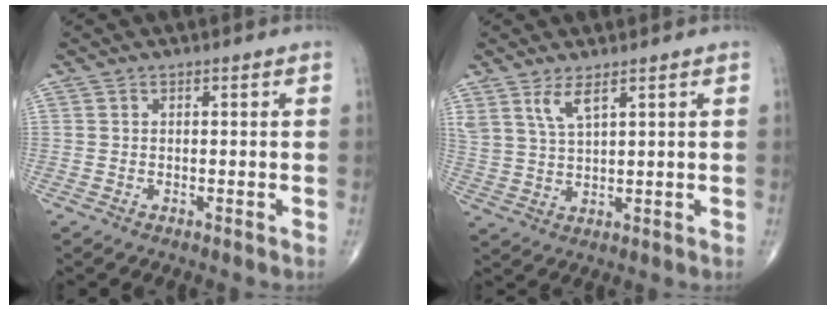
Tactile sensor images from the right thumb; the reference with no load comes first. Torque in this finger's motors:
{"motor_torque": [-0.17, -0.18, 0.47, 0.45, 0.05]}